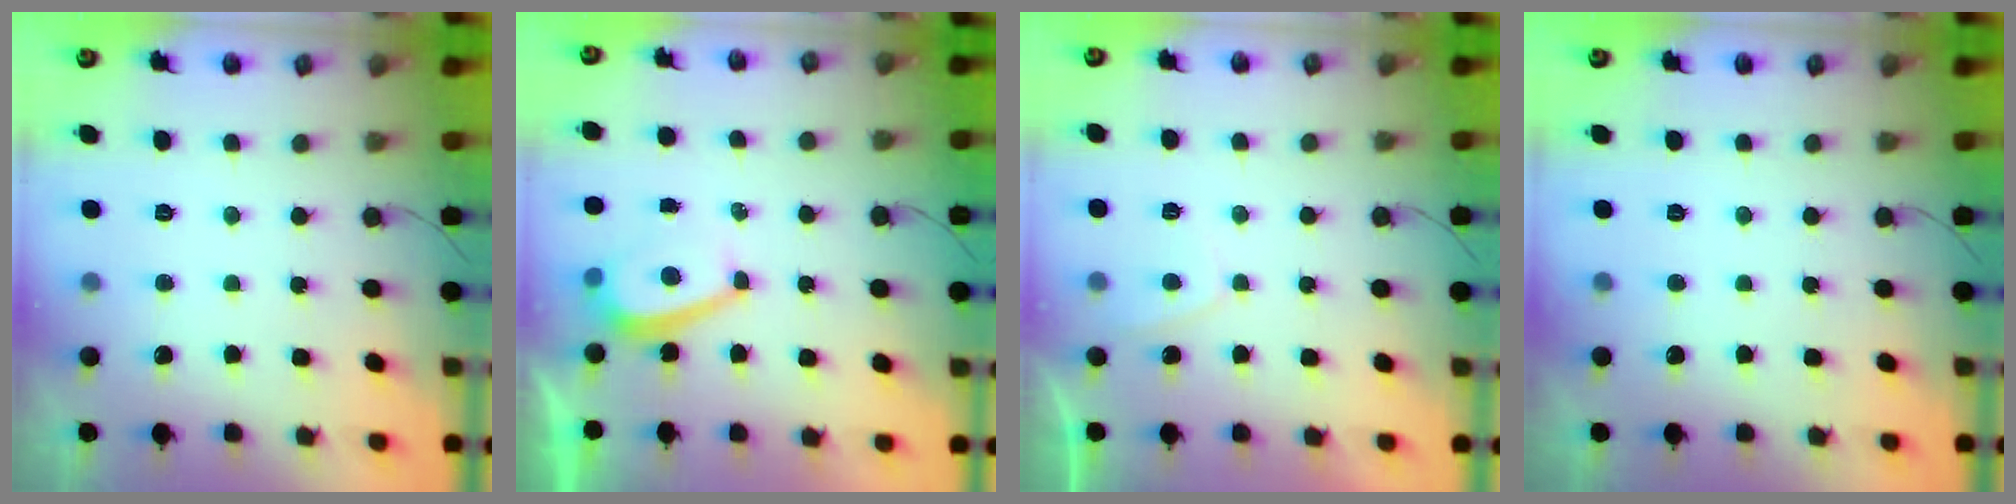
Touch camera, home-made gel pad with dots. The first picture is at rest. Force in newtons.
{"total": 4.7, "press": 4.6, "slide": 0.6}
{"total": 1.9, "press": 1.9, "slide": 0.6}
{"total": 0.0}